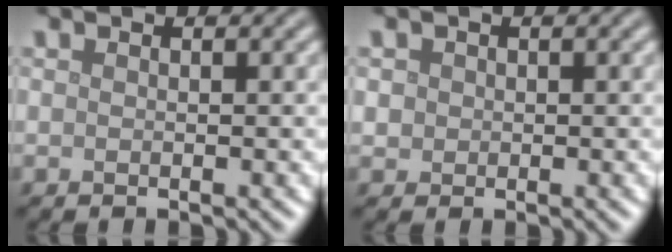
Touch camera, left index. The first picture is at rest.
{"total": 1.1, "force": [0.2, 1.0, 0.2], "torque": [0.004, -0.002, 0.004]}